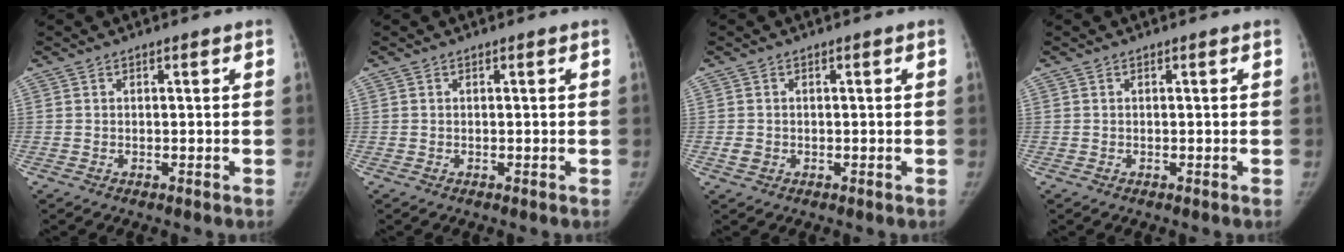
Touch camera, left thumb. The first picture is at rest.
{"total": 0.0}
{"total": 1.6, "force": [-0.3, 1.4, 0.7], "torque": [-0.010, 0.001, -0.002]}
{"total": 0.0}